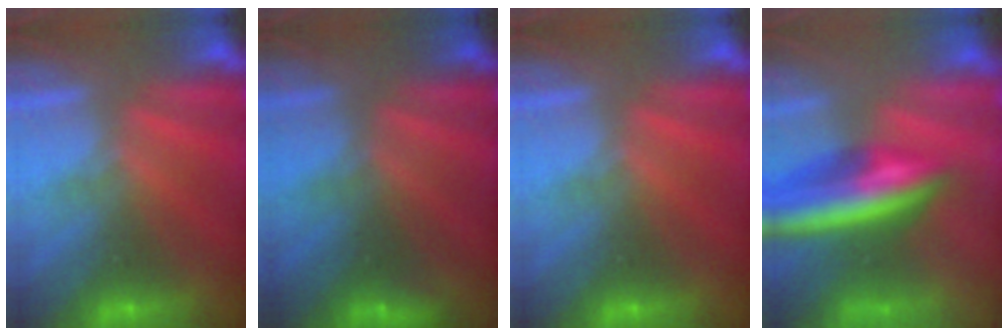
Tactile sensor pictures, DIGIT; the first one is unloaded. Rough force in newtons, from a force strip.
{"total": 1.4}
{"total": 0.0}
{"total": 6.7}